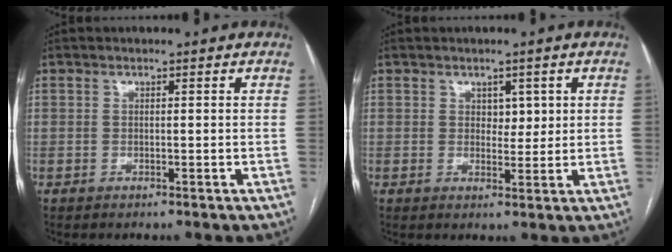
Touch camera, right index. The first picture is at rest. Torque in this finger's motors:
{"motor_torque": [0.17, 0.20, 0.02, 0.00]}